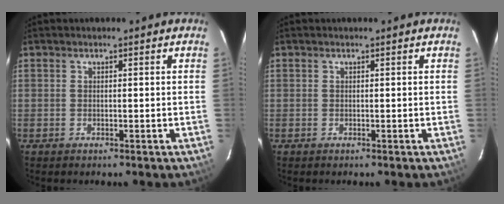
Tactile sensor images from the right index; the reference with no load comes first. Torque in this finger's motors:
{"motor_torque": [0.01, 0.01, 0.00, -0.01]}